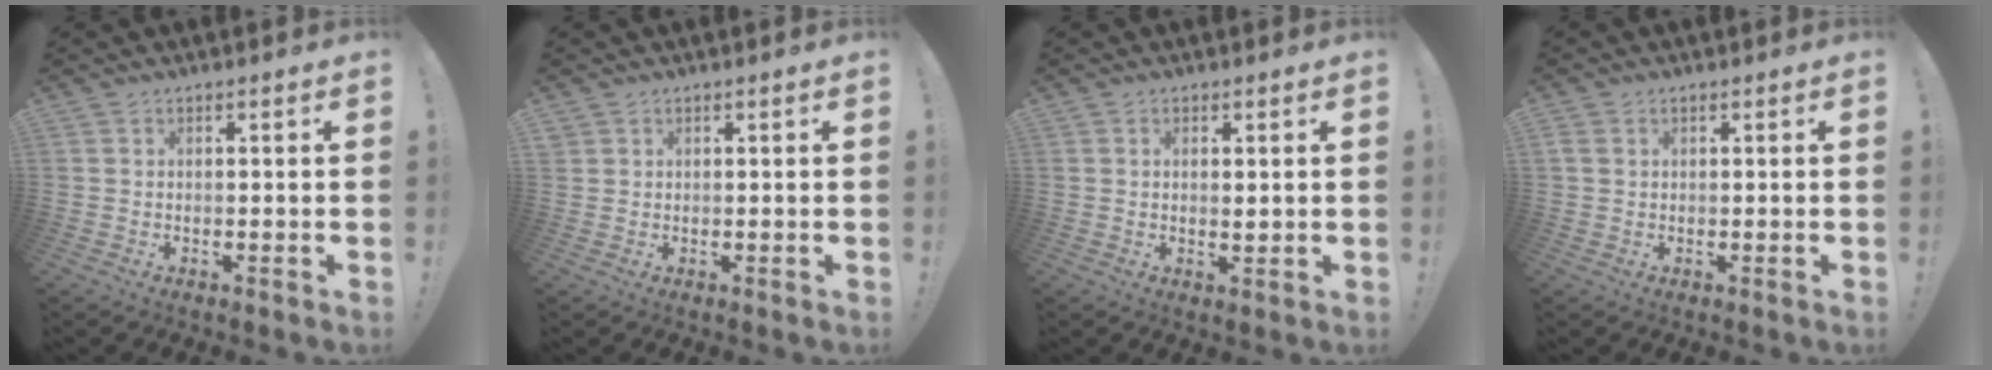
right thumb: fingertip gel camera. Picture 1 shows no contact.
{"total": 1.2, "force": [0.9, 0.8, 0.1], "torque": [0.006, -0.006, 0.016]}
{"total": 1.8, "force": [0.4, 0.9, 1.5], "torque": [-0.009, -0.007, 0.002]}
{"total": 1.9, "force": [0.7, 1.5, 1.0], "torque": [-0.022, 0.006, 0.016]}